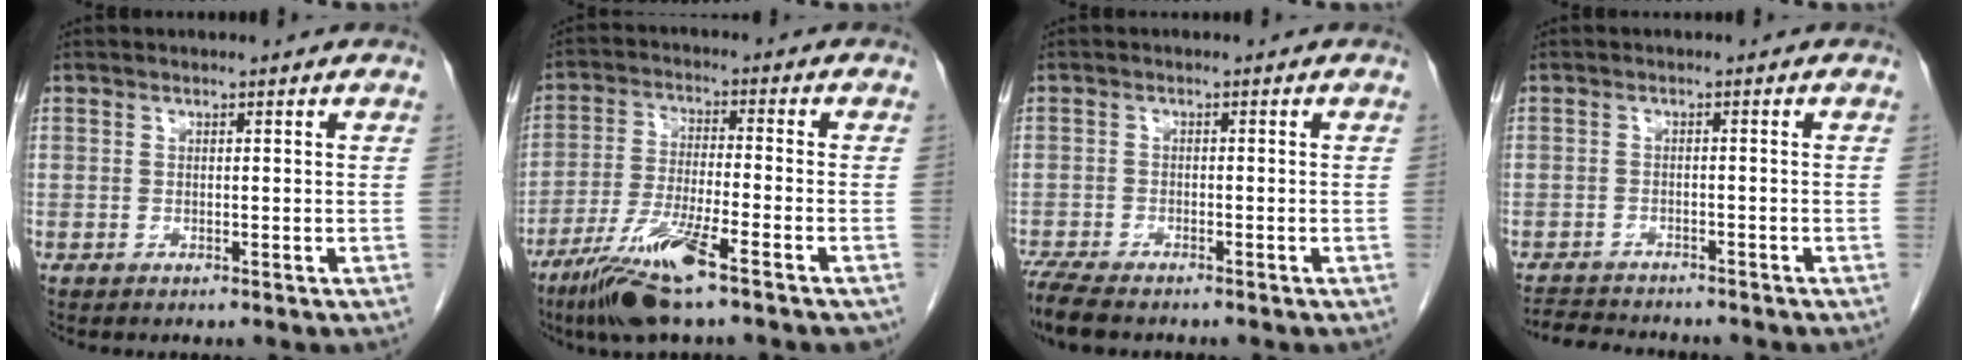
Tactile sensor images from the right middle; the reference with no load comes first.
{"total": 11.6, "force": [-7.4, 0.8, 9.0], "torque": [-0.172, -0.026, -0.133]}
{"total": 5.8, "force": [-4.8, 1.2, 2.9], "torque": [-0.059, -0.017, -0.085]}
{"total": 6.5, "force": [-6.2, 1.1, 1.8], "torque": [-0.029, -0.008, -0.093]}